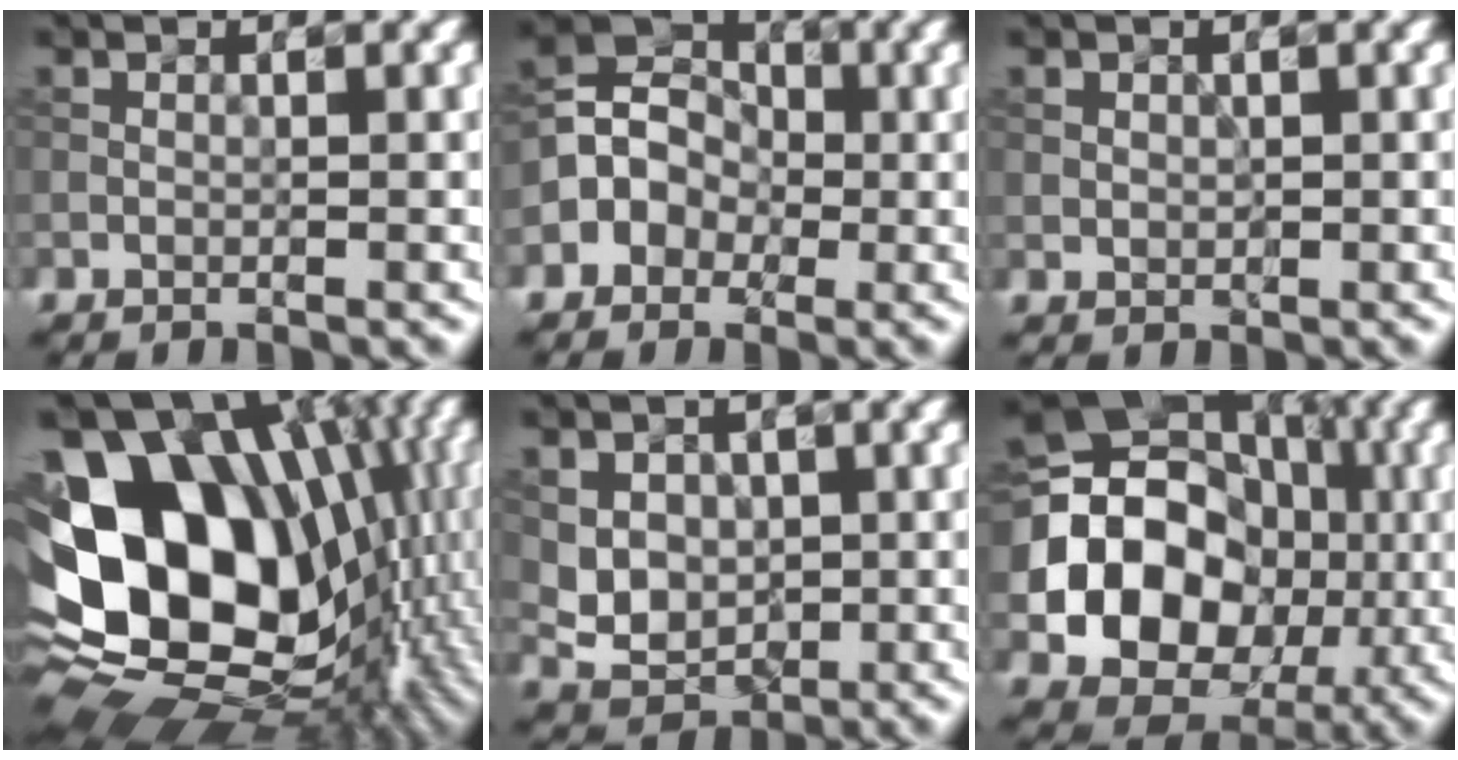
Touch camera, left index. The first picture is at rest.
{"total": 3.6, "force": [-0.8, 3.2, 1.4], "torque": [-0.006, 0.016, -0.026]}
{"total": 0.7, "force": [0.4, 0.6, 0.2], "torque": [-0.004, 0.001, 0.009]}
{"total": 19.2, "force": [1.5, 13.5, 13.5], "torque": [-0.224, -0.011, 0.054]}
{"total": 4.2, "force": [0.9, 3.5, 2.2], "torque": [-0.042, -0.002, 0.019]}
{"total": 13.2, "force": [-1.3, 11.0, 7.1], "torque": [-0.119, 0.000, -0.046]}